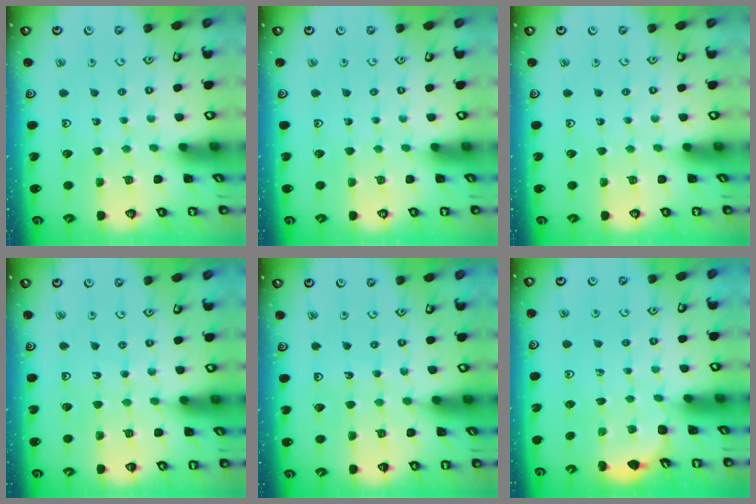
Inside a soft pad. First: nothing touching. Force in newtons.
{"total": 0.0}
{"total": 0.0}
{"total": 2.9, "press": 2.6, "slide": 1.1}
{"total": 2.5, "press": 2.5, "slide": 0.2}
{"total": 2.3, "press": 1.8, "slide": 1.4}